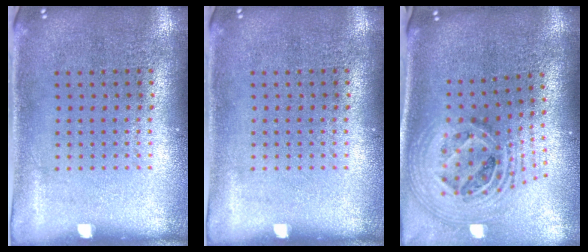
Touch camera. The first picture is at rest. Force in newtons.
{"total": 0.0}
{"total": 2.8, "press": 1.8, "slide": 2.1}